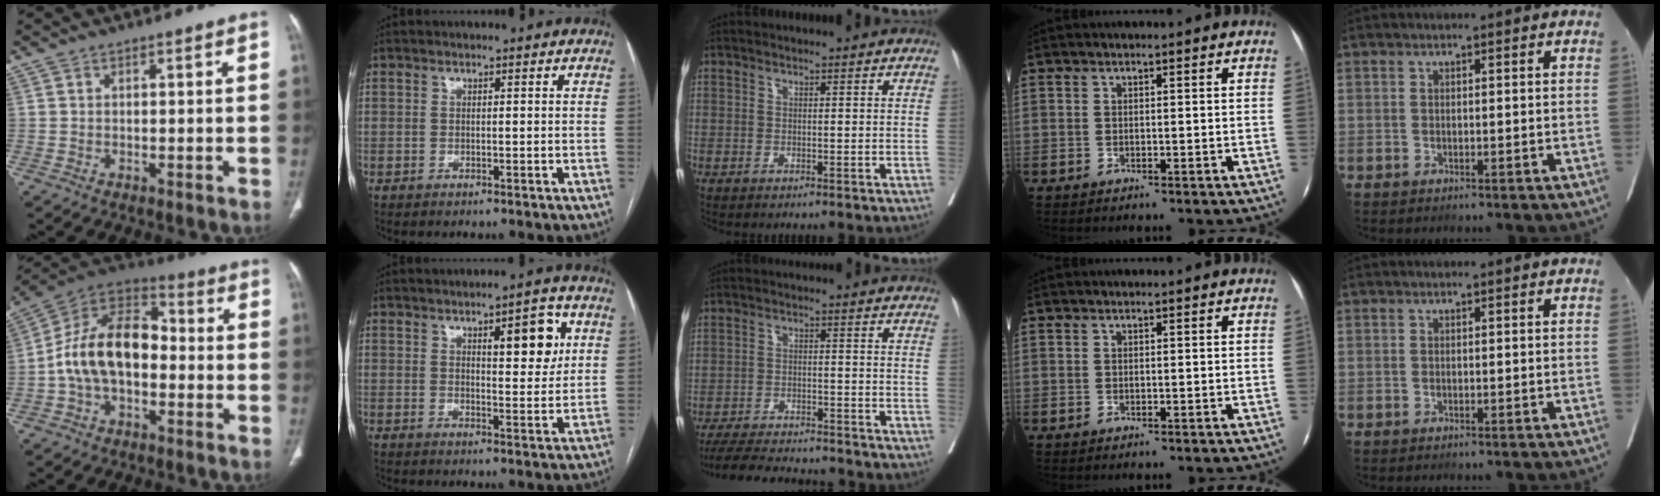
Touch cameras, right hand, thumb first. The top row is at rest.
{"thumb": {"total": 16.1, "force": [-2.1, 10.3, 12.2], "torque": [-0.202, 0.048, -0.045]}, "index": {"total": 7.5, "force": [3.0, 2.3, 6.5], "torque": [-0.085, 0.001, 0.040]}, "middle": {"total": 15.0, "force": [-13.8, 2.1, 5.6], "torque": [-0.098, -0.016, -0.195]}}